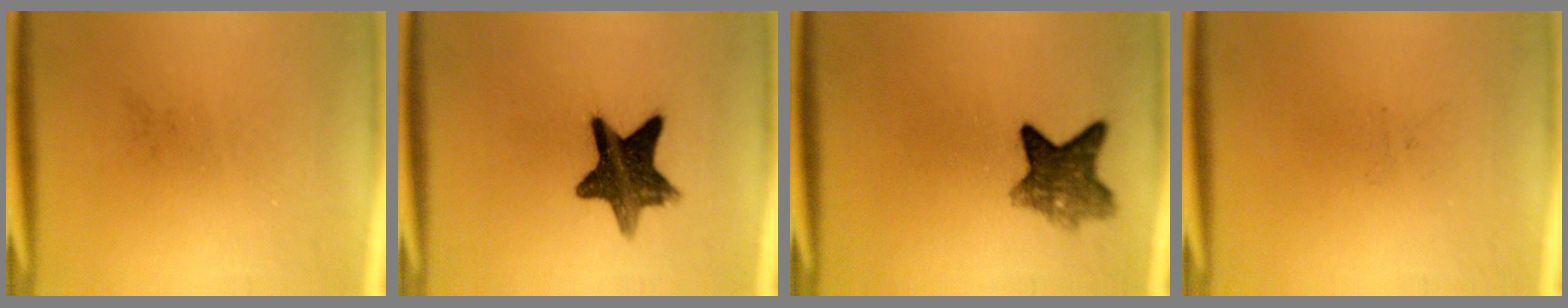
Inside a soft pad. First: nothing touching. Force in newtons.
{"total": 11.8}
{"total": 6.6}
{"total": 0.0}